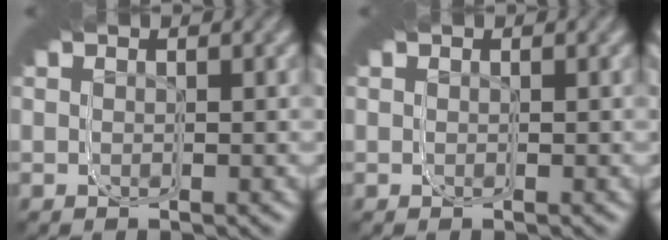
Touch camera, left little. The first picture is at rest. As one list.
[{"total": 0.0}]